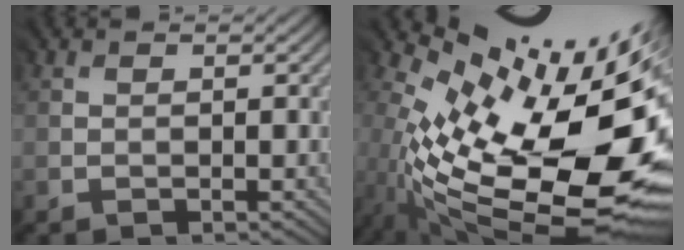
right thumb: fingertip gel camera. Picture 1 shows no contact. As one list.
[{"total": 16.4, "force": [-0.6, 7.1, 14.8], "torque": [-0.268, -0.042, 0.003]}]